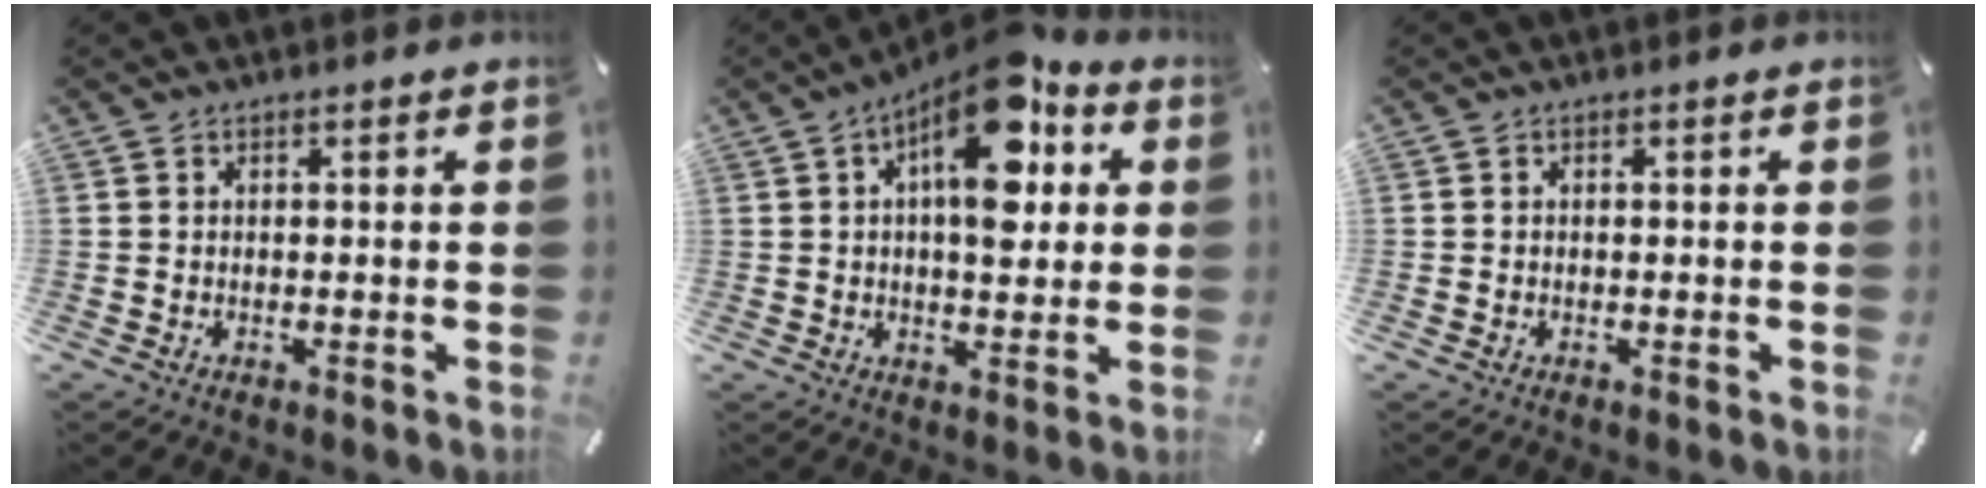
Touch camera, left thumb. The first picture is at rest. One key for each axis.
{"total": 15.2, "fx": 6.3, "fy": 6.9, "fz": 12.0, "tx": -0.175, "ty": -0.032, "tz": 0.106}
{"total": 0.0}